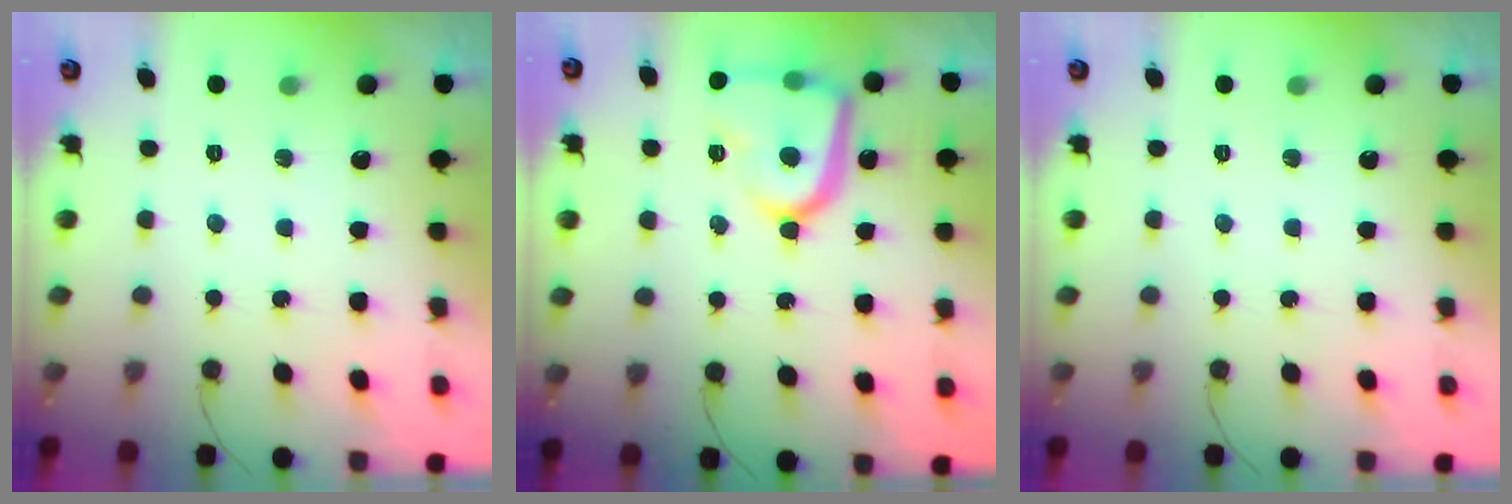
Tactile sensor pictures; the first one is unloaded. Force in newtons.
{"total": 16.2, "press": 16.2, "slide": 1.5}
{"total": 0.0}